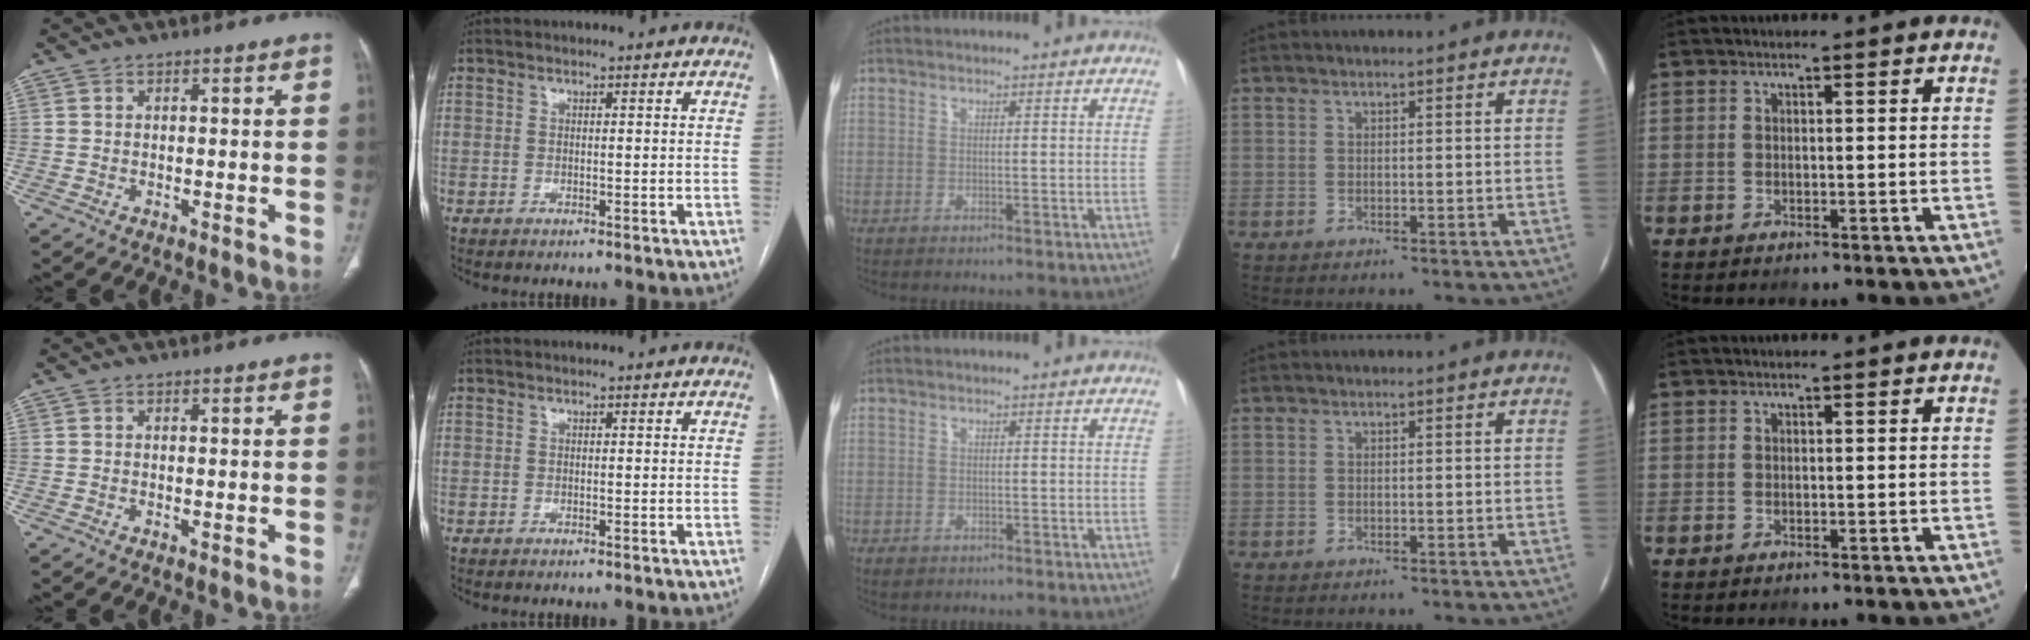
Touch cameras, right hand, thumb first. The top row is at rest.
{"middle": {"total": 1.1, "force": [-0.6, 0.8, 0.4], "torque": [-0.011, 0.000, -0.005]}}